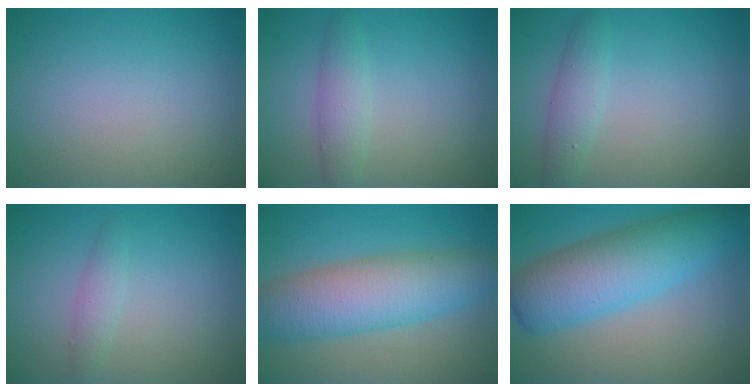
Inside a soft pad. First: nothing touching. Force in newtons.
{"total": 2.4, "press": 2.4, "slide": 0.2}
{"total": 2.4, "press": 2.4, "slide": 0.1}
{"total": 1.4, "press": 1.4, "slide": 0.0}
{"total": 8.1, "press": 8.1, "slide": 0.0}
{"total": 8.3, "press": 8.2, "slide": 0.1}